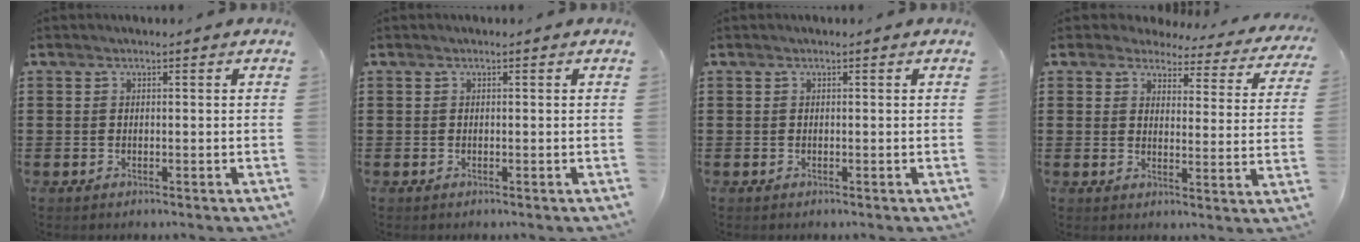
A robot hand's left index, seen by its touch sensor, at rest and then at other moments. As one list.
[{"total": 0.0}, {"total": 0.0}, {"total": 3.8, "force": [3.6, 1.1, 0.9], "torque": [-0.039, -0.020, 0.060]}]